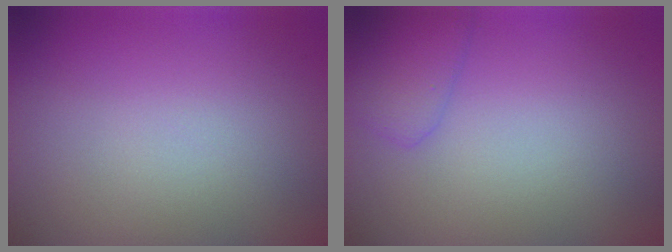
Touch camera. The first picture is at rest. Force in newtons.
{"total": 2.3, "press": 2.2, "slide": 0.2}